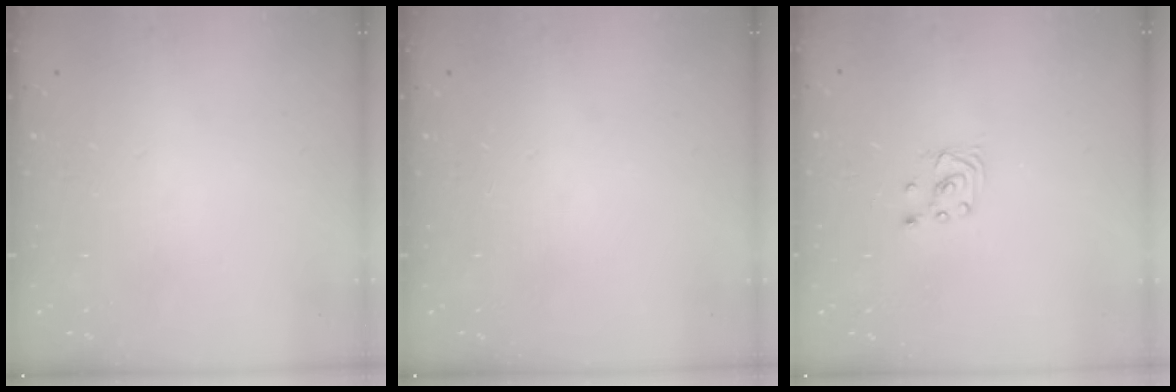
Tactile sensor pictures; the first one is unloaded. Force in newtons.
{"total": 0.0}
{"total": 1.7, "press": 1.6, "slide": 0.1}